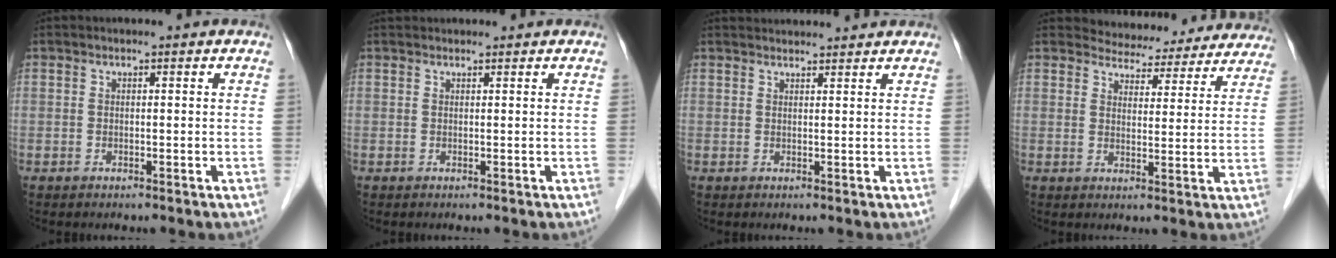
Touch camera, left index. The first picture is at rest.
{"total": 1.8, "force": [1.7, 0.3, 0.3], "torque": [-0.008, 0.028, 0.030]}
{"total": 6.1, "force": [6.0, 0.4, 1.0], "torque": [-0.013, 0.033, 0.074]}
{"total": 13.2, "force": [12.6, 3.9, 1.1], "torque": [0.013, -0.008, 0.134]}